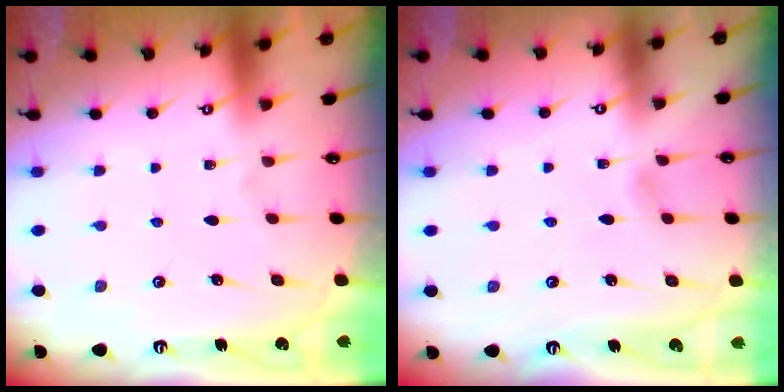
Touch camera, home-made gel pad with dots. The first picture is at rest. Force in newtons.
{"total": 3.8, "press": 3.8, "slide": 0.4}